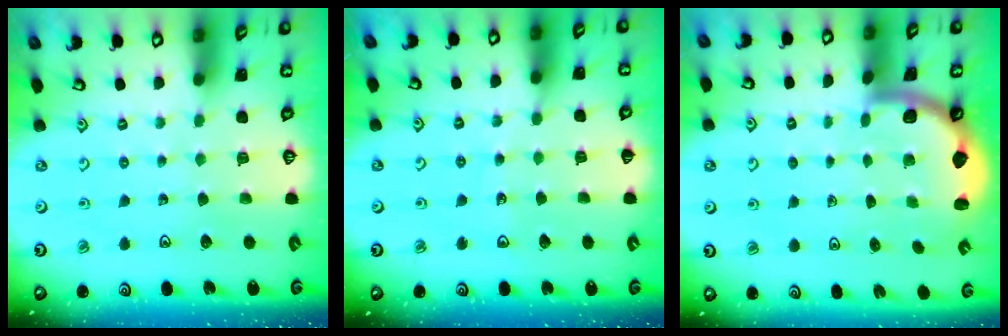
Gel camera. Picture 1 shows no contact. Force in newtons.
{"total": 3.8, "press": 3.7, "slide": 0.4}
{"total": 1.6, "press": 1.6, "slide": 0.1}